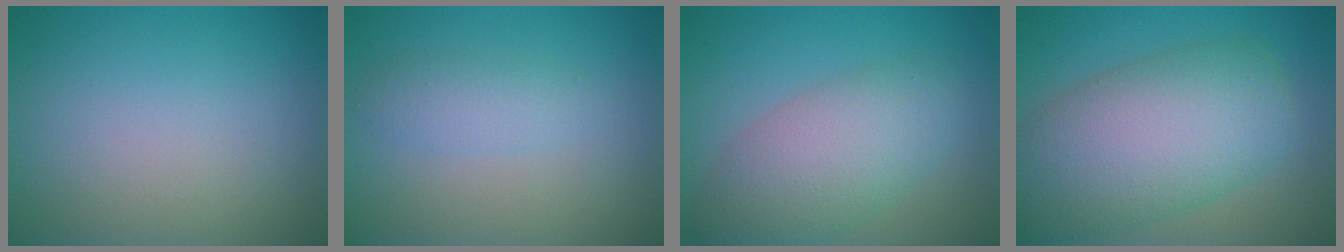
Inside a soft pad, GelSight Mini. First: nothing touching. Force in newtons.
{"total": 2.0, "press": 2.0, "slide": 0.0}
{"total": 6.0, "press": 6.0, "slide": 0.2}
{"total": 10.3, "press": 10.3, "slide": 0.3}